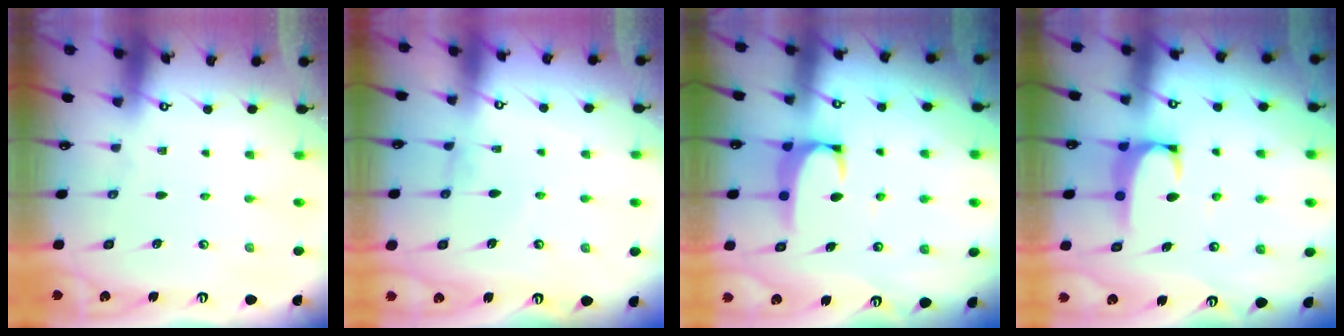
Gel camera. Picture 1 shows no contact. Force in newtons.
{"total": 0.0}
{"total": 2.1, "press": 2.0, "slide": 0.3}
{"total": 2.0, "press": 2.0, "slide": 0.3}